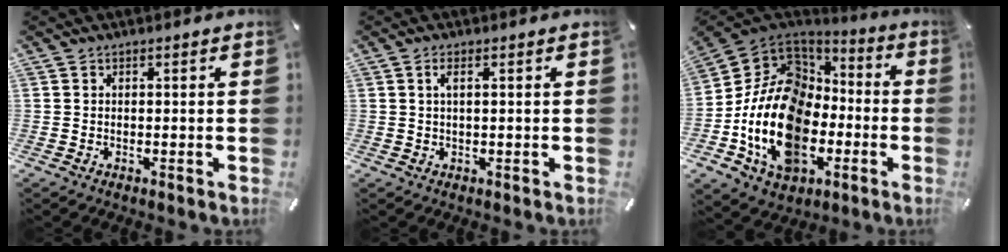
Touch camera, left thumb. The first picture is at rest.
{"total": 2.1, "force": [0.6, 0.4, 2.0], "torque": [-0.042, 0.002, 0.008]}
{"total": 21.4, "force": [-6.1, 15.5, 13.5], "torque": [-0.297, 0.023, -0.101]}